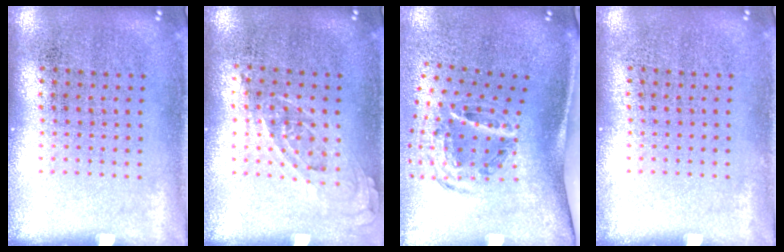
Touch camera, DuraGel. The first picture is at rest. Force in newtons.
{"total": 0.7, "press": 0.7, "slide": 0.3}
{"total": 1.9, "press": 1.2, "slide": 1.4}
{"total": 0.0}